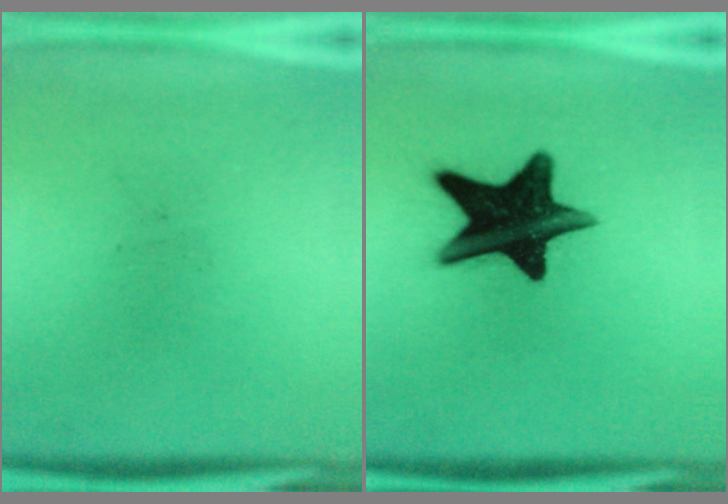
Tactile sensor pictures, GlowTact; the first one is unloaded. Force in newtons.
{"total": 16.0}